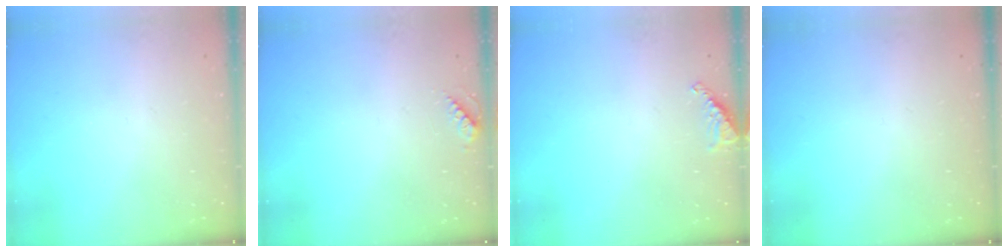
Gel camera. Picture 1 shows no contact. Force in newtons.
{"total": 5.6, "press": 5.6, "slide": 0.7}
{"total": 6.8, "press": 6.8, "slide": 0.6}
{"total": 0.0}